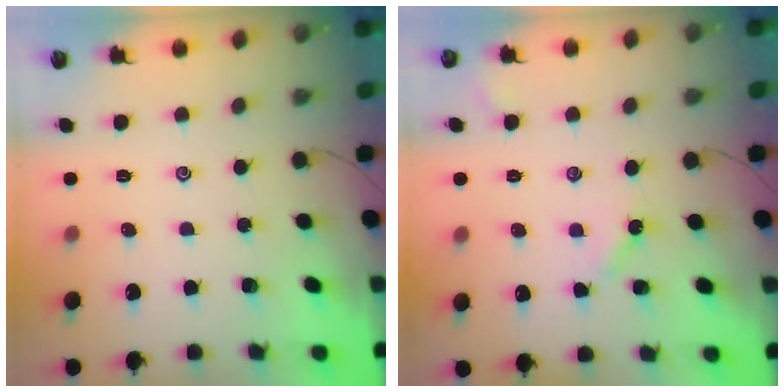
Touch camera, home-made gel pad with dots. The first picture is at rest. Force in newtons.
{"total": 4.3, "press": 4.3, "slide": 0.4}